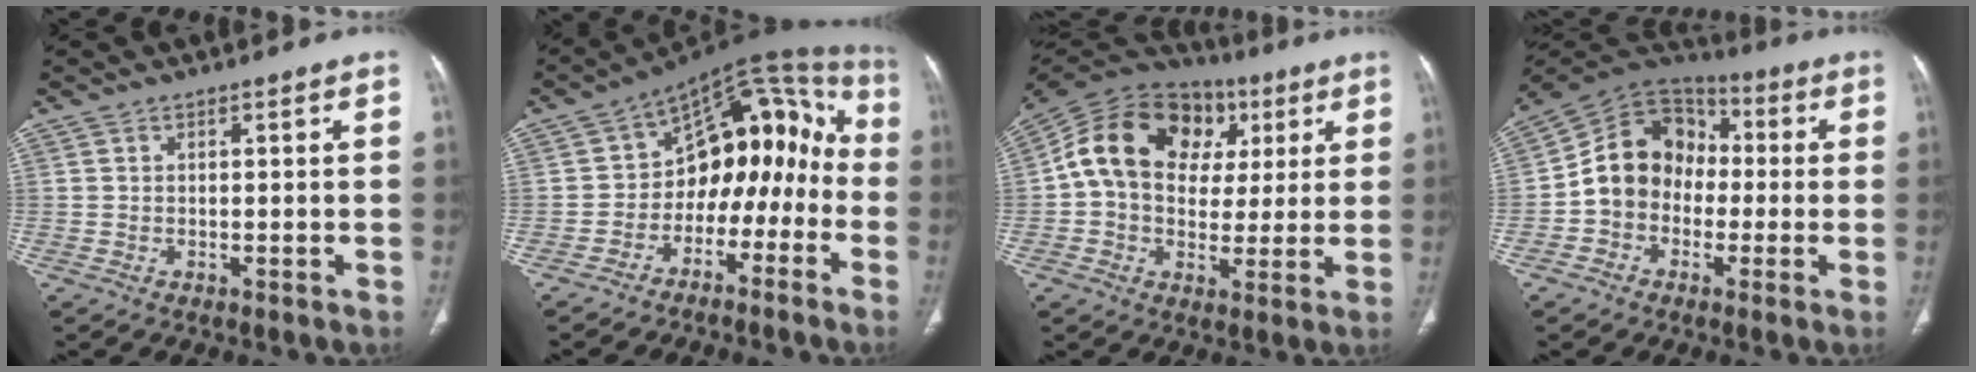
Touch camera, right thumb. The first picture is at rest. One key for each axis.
{"total": 16.2, "fx": -5.1, "fy": 11.1, "fz": 10.6, "tx": -0.087, "ty": 0.103, "tz": -0.085}
{"total": 20.6, "fx": 4.9, "fy": 15.4, "fz": 12.7, "tx": -0.200, "ty": 0.032, "tz": 0.074}
{"total": 13.4, "fx": -1.5, "fy": 11.2, "fz": 7.1, "tx": -0.090, "ty": 0.040, "tz": -0.041}